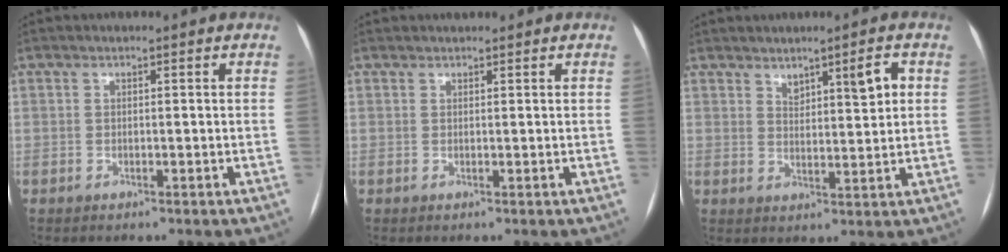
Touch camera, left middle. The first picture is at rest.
{"total": 1.3, "force": [1.1, 0.6, 0.3], "torque": [-0.004, 0.012, 0.017]}
{"total": 4.7, "force": [2.3, 1.1, 3.9], "torque": [-0.060, 0.004, 0.041]}